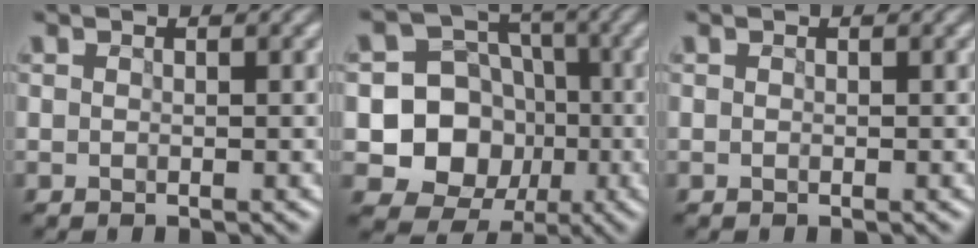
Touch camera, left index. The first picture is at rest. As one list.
[{"total": 10.2, "force": [-2.1, 9.2, 3.9], "torque": [-0.076, 0.001, -0.056]}, {"total": 0.0}]